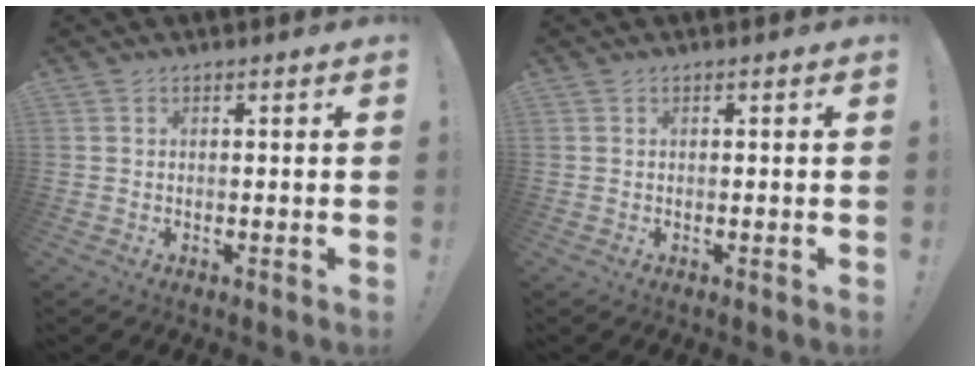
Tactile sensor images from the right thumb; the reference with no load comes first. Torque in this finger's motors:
{"motor_torque": [0.01, -0.13, 0.13, -0.11, 0.00]}